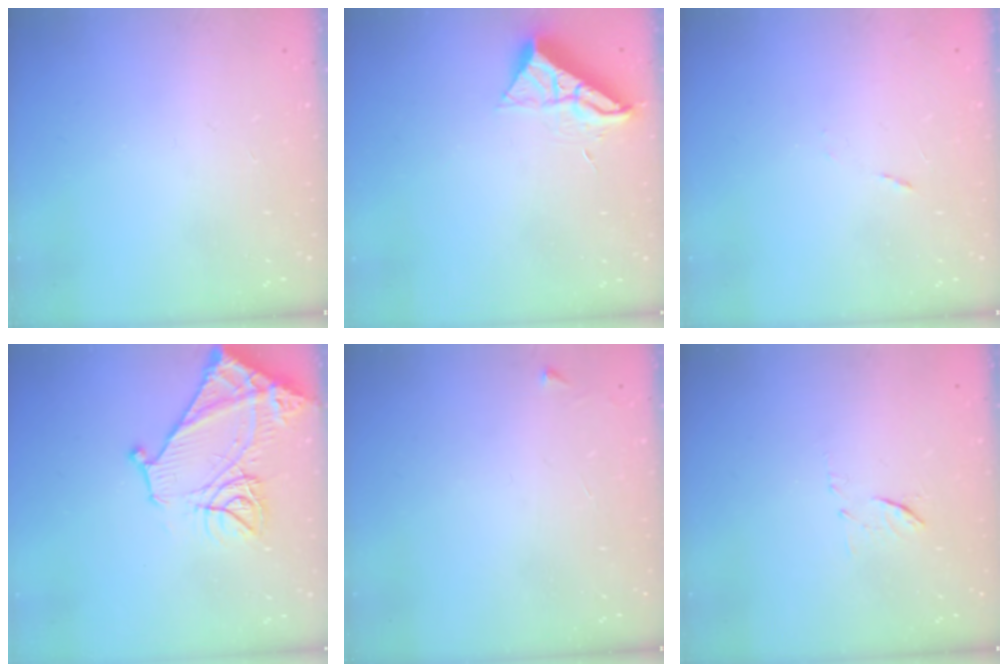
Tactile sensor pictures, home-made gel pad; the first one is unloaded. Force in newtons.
{"total": 10.2, "press": 10.2, "slide": 0.5}
{"total": 5.3, "press": 5.3, "slide": 0.5}
{"total": 15.8, "press": 15.7, "slide": 1.5}
{"total": 2.6, "press": 2.6, "slide": 0.3}
{"total": 6.0, "press": 6.0, "slide": 0.6}